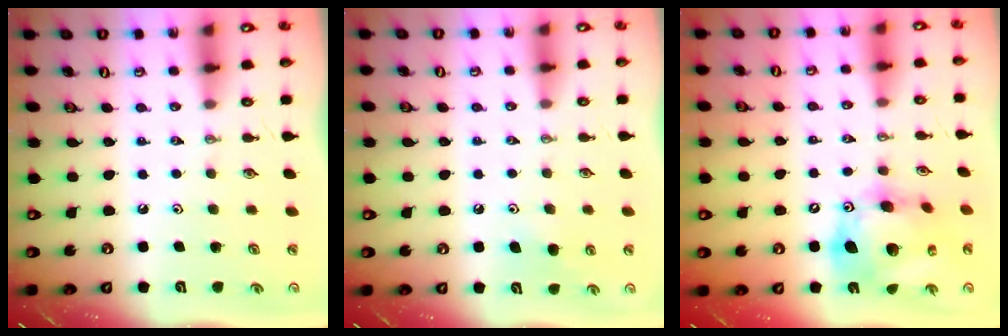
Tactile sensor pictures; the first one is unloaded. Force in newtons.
{"total": 6.4, "press": 6.3, "slide": 1.0}
{"total": 18.7, "press": 18.5, "slide": 2.3}